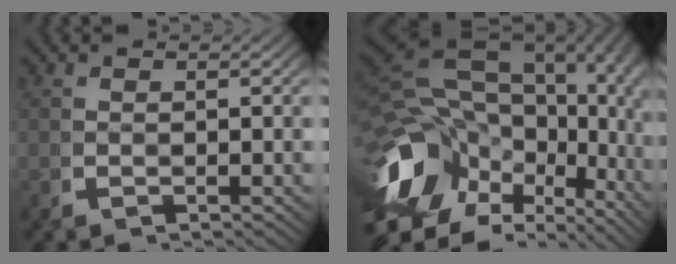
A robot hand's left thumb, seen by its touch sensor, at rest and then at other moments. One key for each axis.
{"total": 22.9, "fx": 0.2, "fy": 16.6, "fz": 15.8, "tx": -0.276, "ty": -0.014, "tz": -0.001}